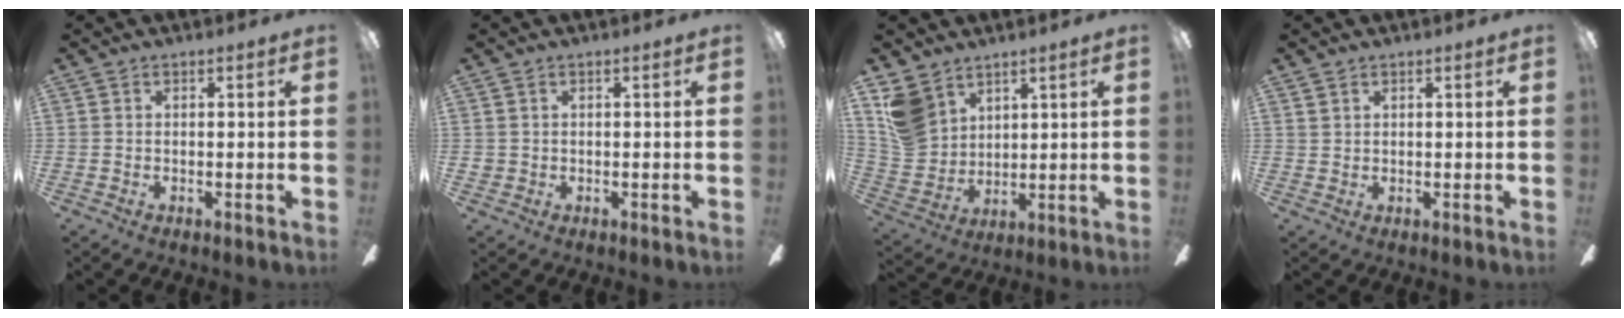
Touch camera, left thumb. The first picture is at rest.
{"total": 1.3, "force": [-0.1, 1.2, 0.3], "torque": [-0.004, 0.002, -0.003]}
{"total": 10.5, "force": [6.2, 7.7, 3.5], "torque": [-0.096, -0.021, 0.128]}
{"total": 1.1, "force": [0.8, 0.7, 0.1], "torque": [-0.003, -0.003, 0.017]}